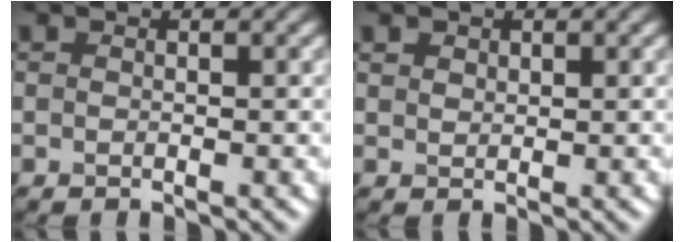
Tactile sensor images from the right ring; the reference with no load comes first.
{"total": 1.1, "force": [0.8, 0.7, 0.3], "torque": [-0.005, 0.000, 0.014]}